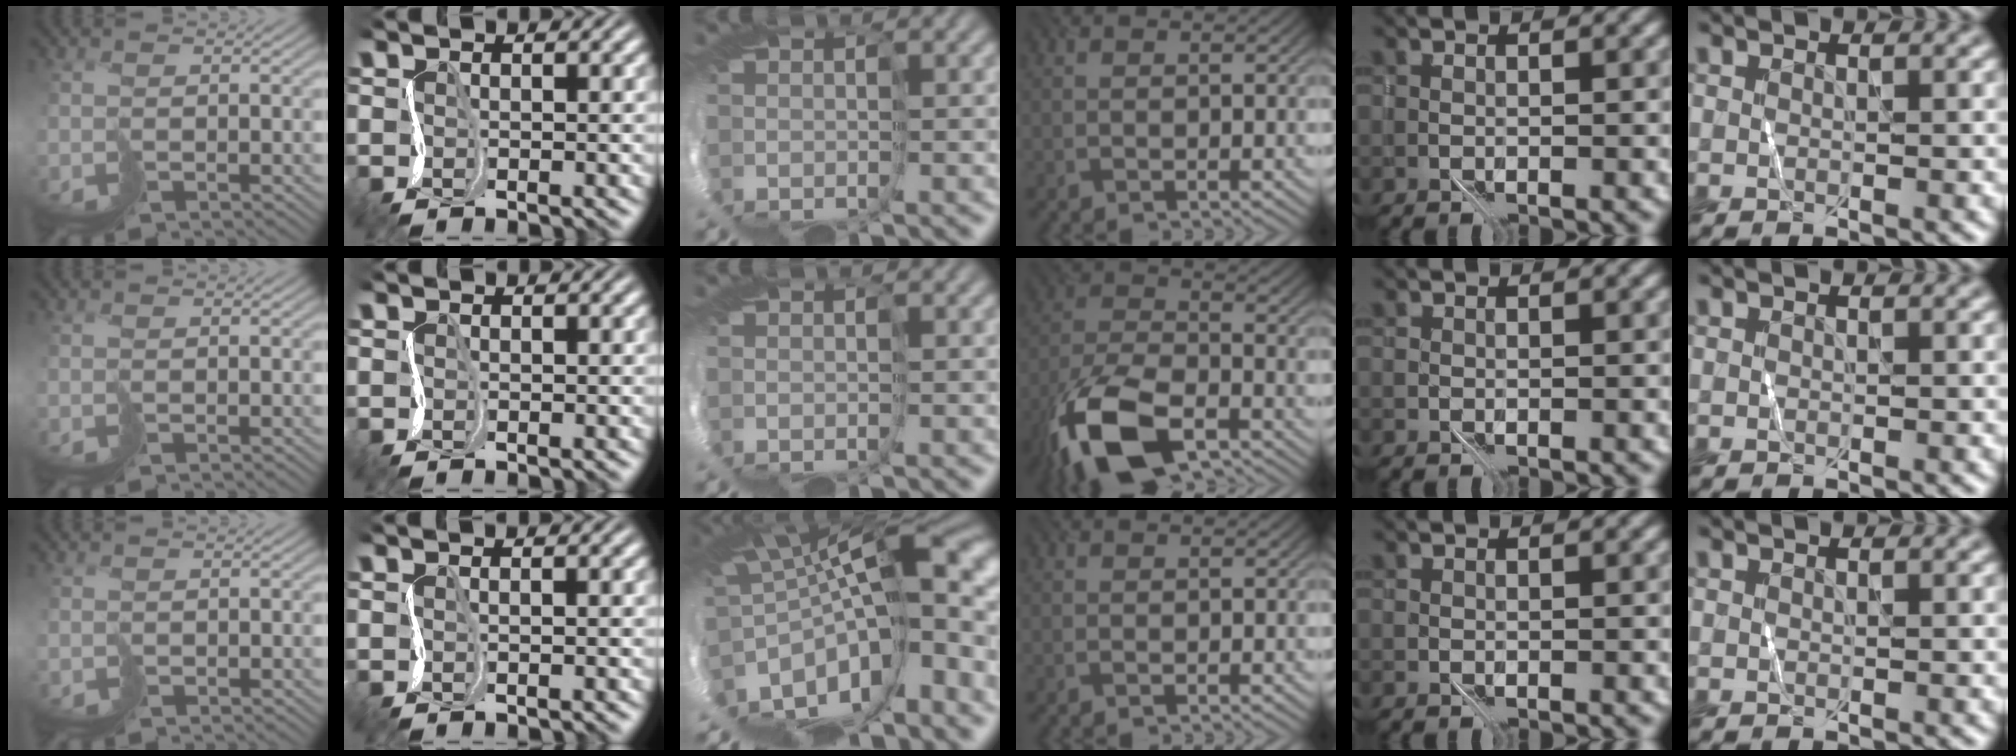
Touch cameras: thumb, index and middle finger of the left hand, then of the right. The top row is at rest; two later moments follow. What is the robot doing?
{"motion": "cut", "object": "paper bag"}